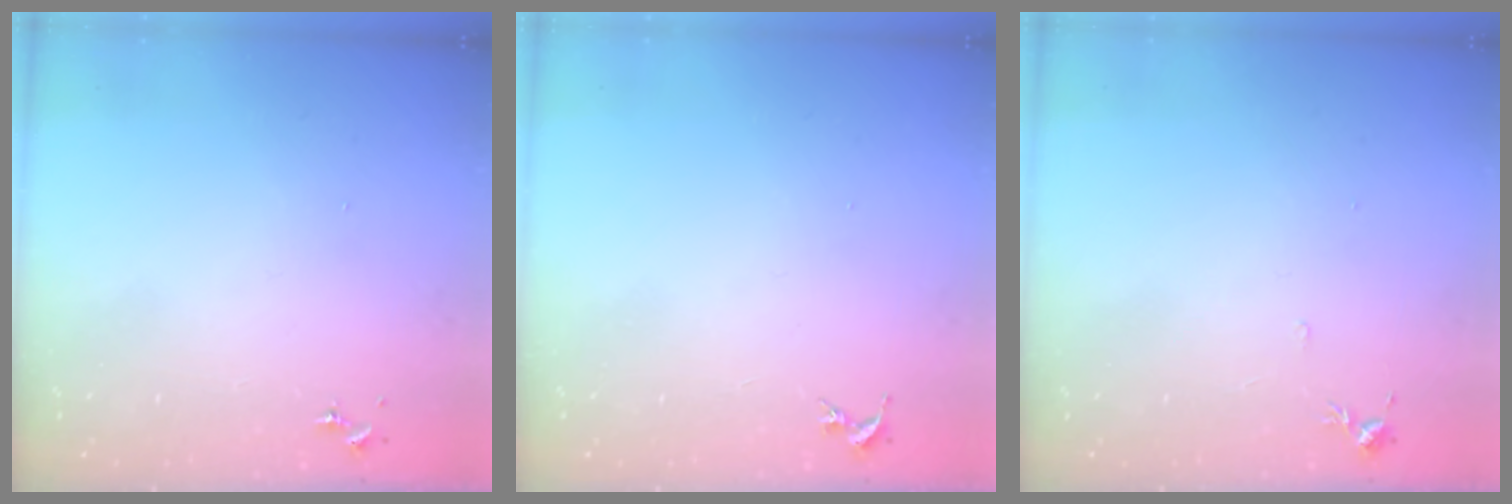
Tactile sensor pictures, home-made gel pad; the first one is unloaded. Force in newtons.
{"total": 0.0}
{"total": 4.3, "press": 4.2, "slide": 0.6}